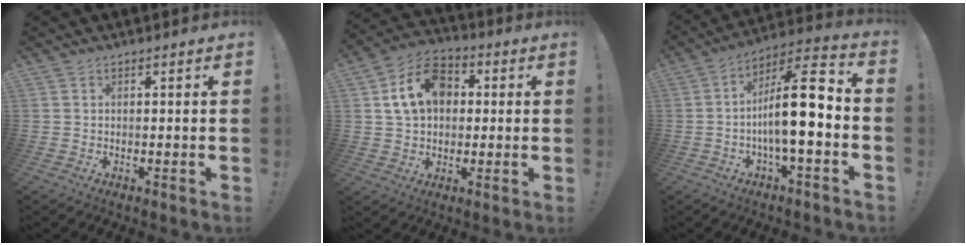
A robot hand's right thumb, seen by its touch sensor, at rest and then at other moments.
{"total": 14.2, "force": [3.8, 10.7, 8.6], "torque": [-0.138, 0.008, 0.081]}
{"total": 17.9, "force": [-2.5, 5.6, 16.8], "torque": [-0.265, 0.019, -0.042]}